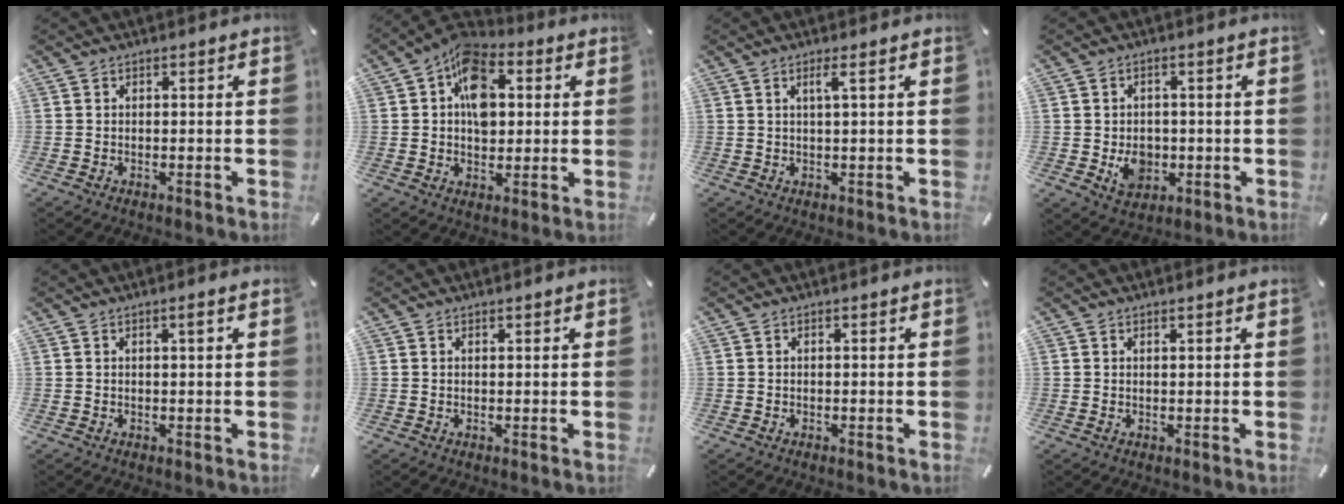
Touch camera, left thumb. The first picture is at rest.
{"total": 12.5, "force": [3.0, 8.8, 8.4], "torque": [-0.139, -0.001, 0.058]}
{"total": 2.6, "force": [0.9, -0.1, 2.5], "torque": [-0.049, -0.002, 0.014]}
{"total": 6.5, "force": [-1.1, 5.4, 3.5], "torque": [-0.043, 0.001, -0.017]}
{"total": 1.4, "force": [0.6, 0.1, 1.3], "torque": [-0.026, 0.001, 0.009]}
{"total": 0.6, "force": [0.4, 0.2, 0.3], "torque": [-0.006, 0.000, 0.008]}
{"total": 0.0}
{"total": 0.9, "force": [0.7, -0.1, 0.6], "torque": [-0.011, -0.003, 0.012]}